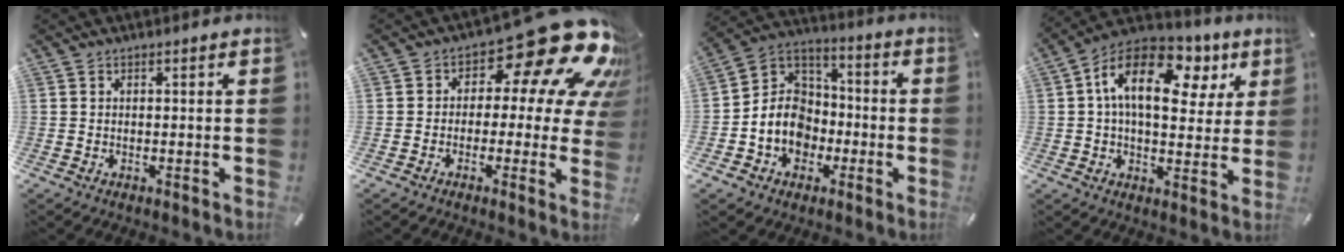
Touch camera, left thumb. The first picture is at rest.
{"total": 18.1, "force": [10.1, 8.0, 12.8], "torque": [-0.167, -0.079, 0.162]}
{"total": 11.7, "force": [-3.7, 10.2, 4.5], "torque": [-0.114, 0.010, -0.068]}
{"total": 17.3, "force": [6.4, 9.9, 12.7], "torque": [-0.215, -0.017, 0.108]}